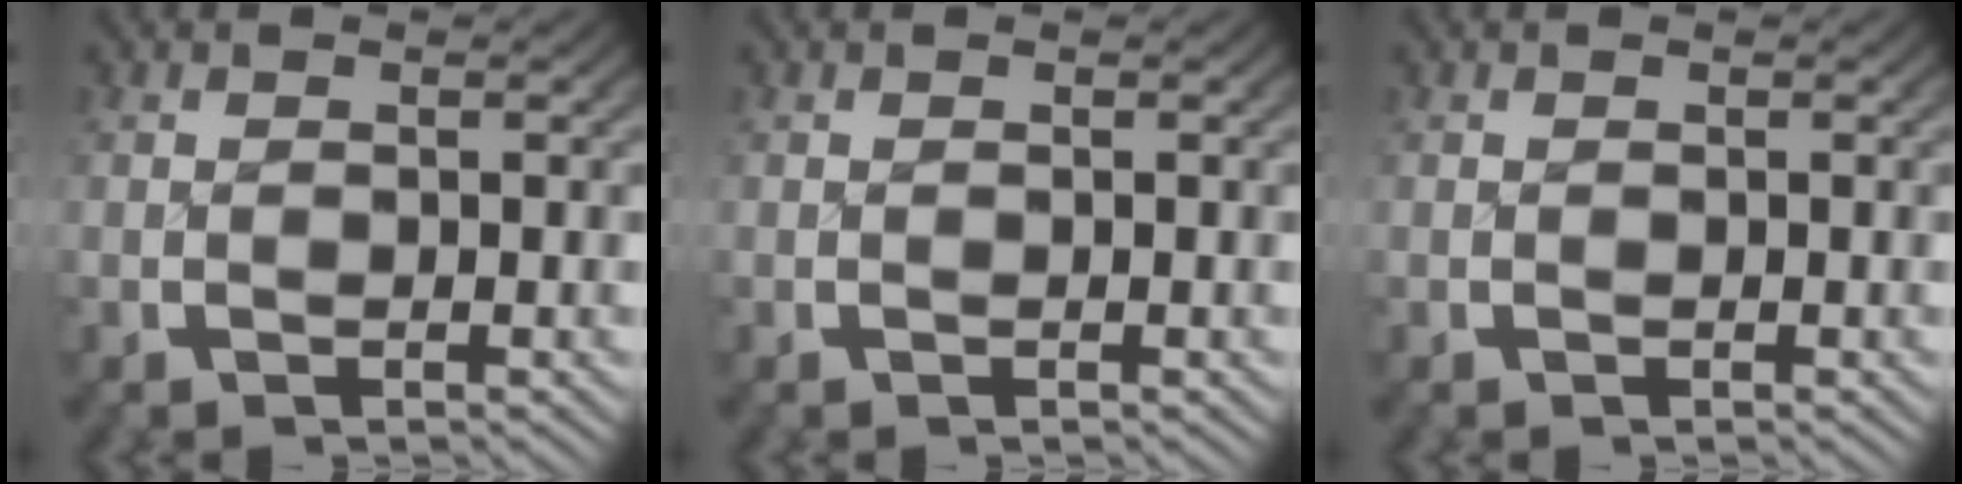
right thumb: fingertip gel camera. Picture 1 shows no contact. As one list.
[{"total": 0.0}, {"total": 0.0}]